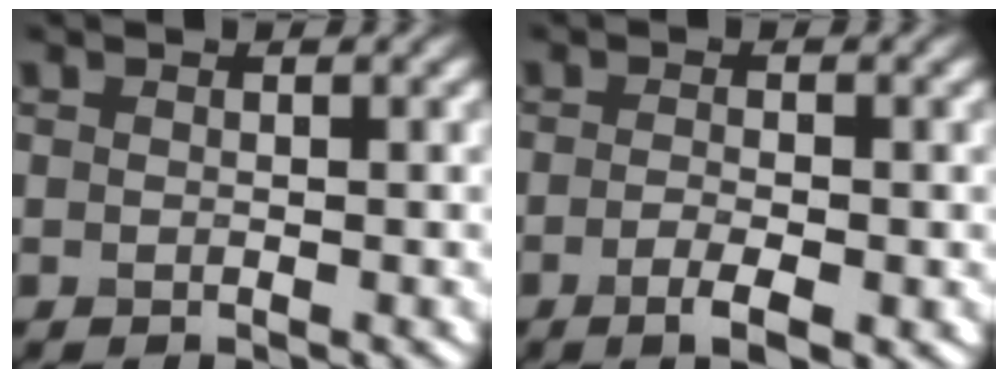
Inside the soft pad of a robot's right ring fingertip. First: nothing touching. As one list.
[{"total": 2.7, "force": [-1.1, 0.7, 2.3], "torque": [-0.045, -0.005, -0.018]}]